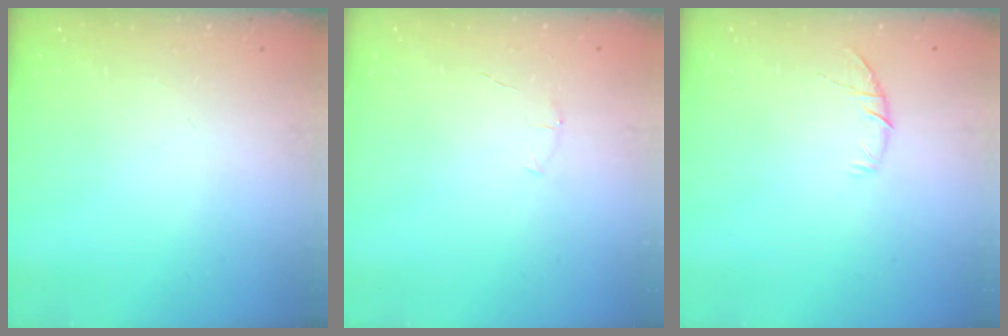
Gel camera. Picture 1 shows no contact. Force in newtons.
{"total": 3.6, "press": 3.4, "slide": 1.0}
{"total": 6.5, "press": 6.4, "slide": 1.3}